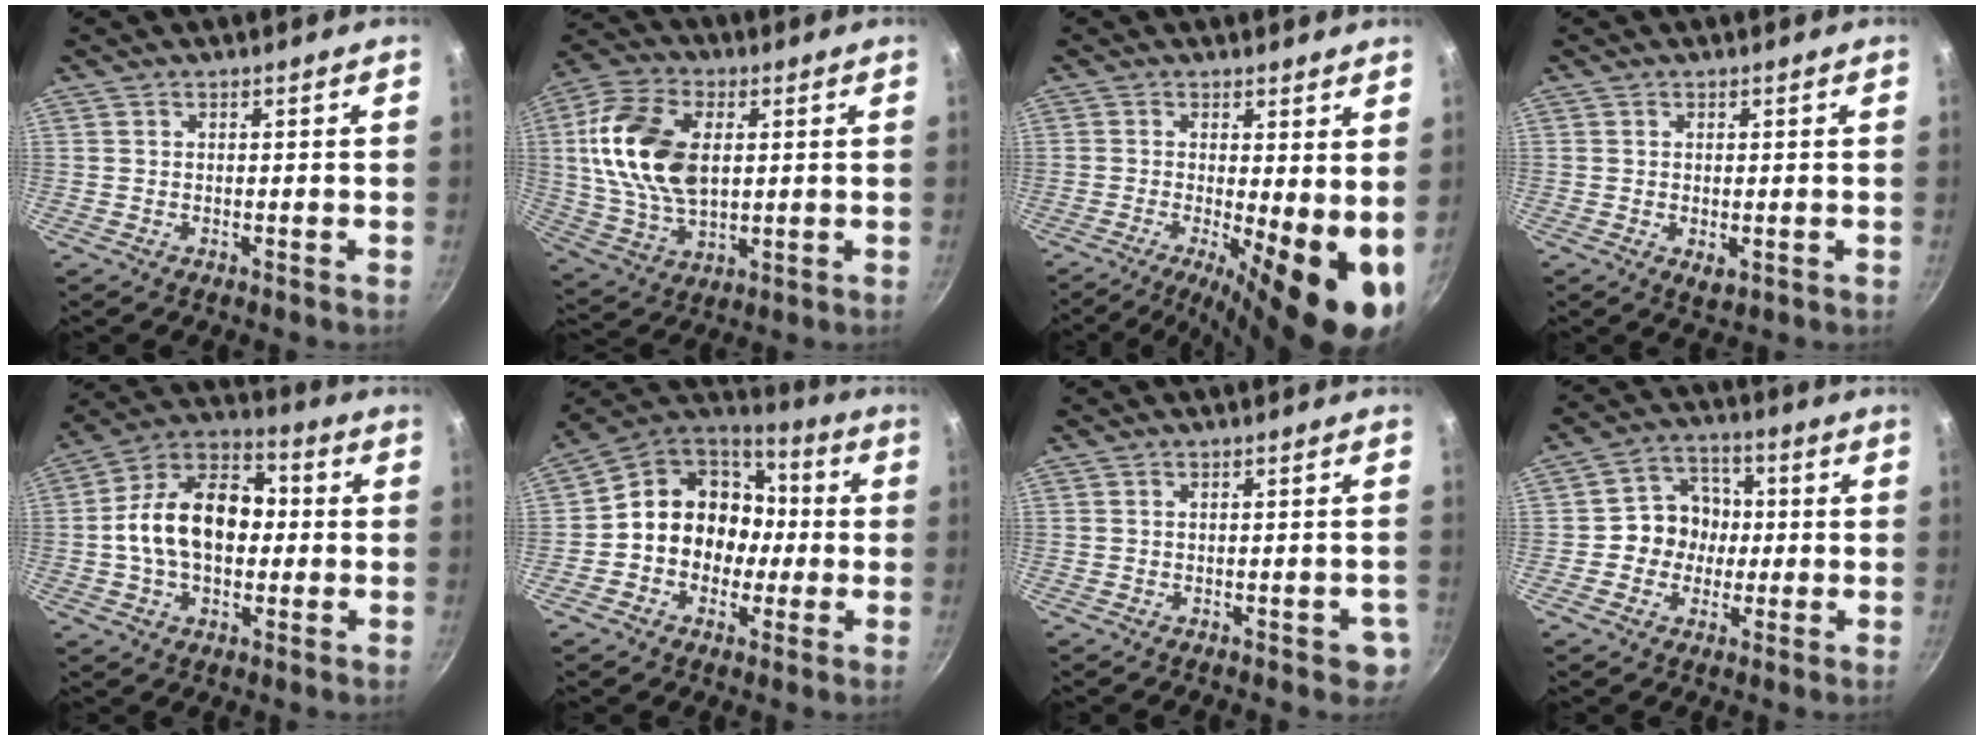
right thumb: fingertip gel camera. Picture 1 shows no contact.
{"total": 18.3, "force": [2.9, 11.6, 13.9], "torque": [-0.250, -0.002, 0.054]}
{"total": 14.4, "force": [-2.0, 4.6, 13.5], "torque": [-0.168, -0.021, -0.025]}
{"total": 2.2, "force": [-0.2, 1.3, 1.8], "torque": [-0.026, -0.008, -0.002]}
{"total": 17.0, "force": [-0.3, 11.3, 12.7], "torque": [-0.178, 0.040, -0.024]}
{"total": 14.9, "force": [-1.1, 12.9, 7.3], "torque": [-0.068, 0.044, -0.030]}
{"total": 3.8, "force": [-1.5, 1.7, 3.0], "torque": [-0.023, 0.009, -0.013]}
{"total": 8.8, "force": [-0.6, 7.9, 3.7], "torque": [-0.014, 0.019, -0.026]}